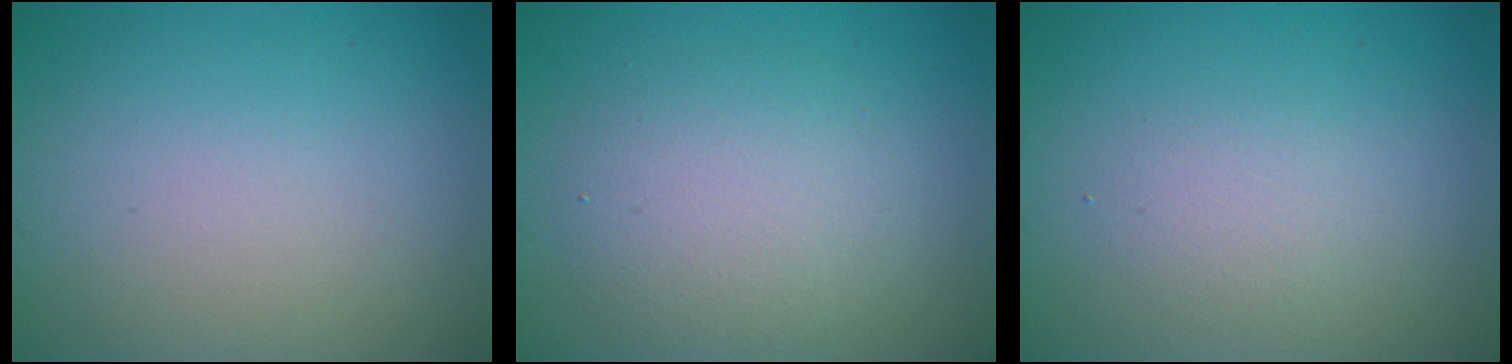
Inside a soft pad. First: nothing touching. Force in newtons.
{"total": 4.1, "press": 4.1, "slide": 0.2}
{"total": 1.6, "press": 1.6, "slide": 0.1}